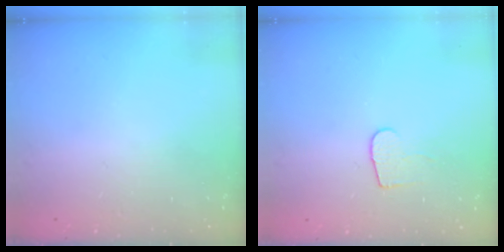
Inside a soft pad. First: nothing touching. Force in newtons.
{"total": 6.3, "press": 6.3, "slide": 0.6}